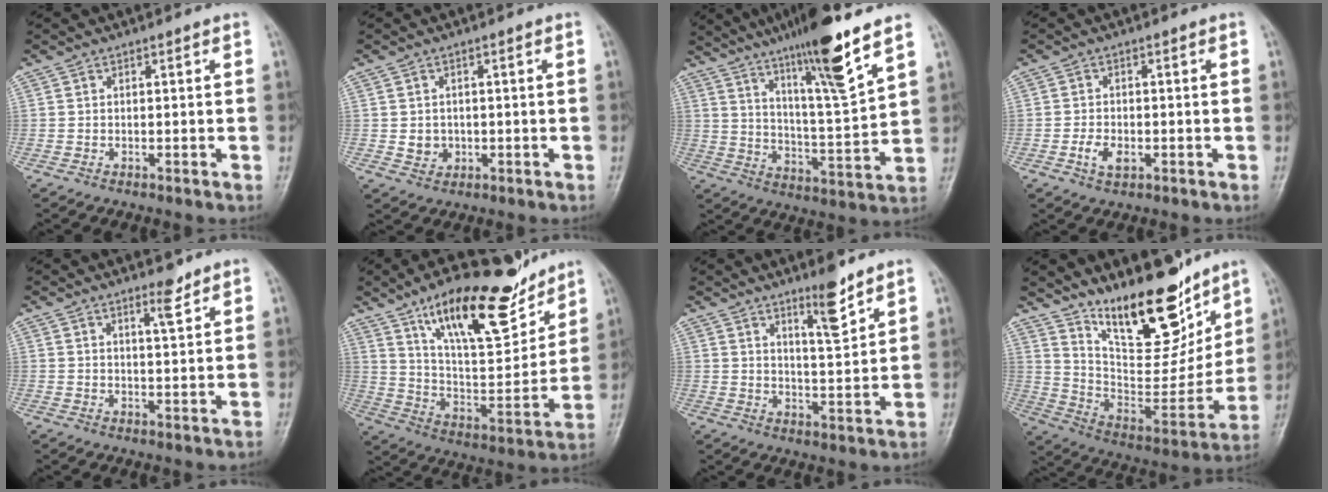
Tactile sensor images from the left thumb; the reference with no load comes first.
{"total": 3.1, "force": [-0.2, 2.8, 1.3], "torque": [-0.007, 0.001, 0.004]}
{"total": 16.2, "force": [10.7, 0.8, 12.1], "torque": [-0.199, -0.059, 0.181]}
{"total": 3.5, "force": [-1.2, 2.2, 2.5], "torque": [-0.044, 0.002, -0.020]}
{"total": 3.4, "force": [2.5, 0.7, 2.2], "torque": [-0.030, -0.020, 0.040]}
{"total": 22.2, "force": [14.8, 7.5, 14.8], "torque": [-0.194, -0.074, 0.254]}
{"total": 7.0, "force": [5.0, 1.0, 4.8], "torque": [-0.070, -0.043, 0.082]}
{"total": 21.5, "force": [14.9, 8.0, 13.3], "torque": [-0.160, -0.094, 0.257]}